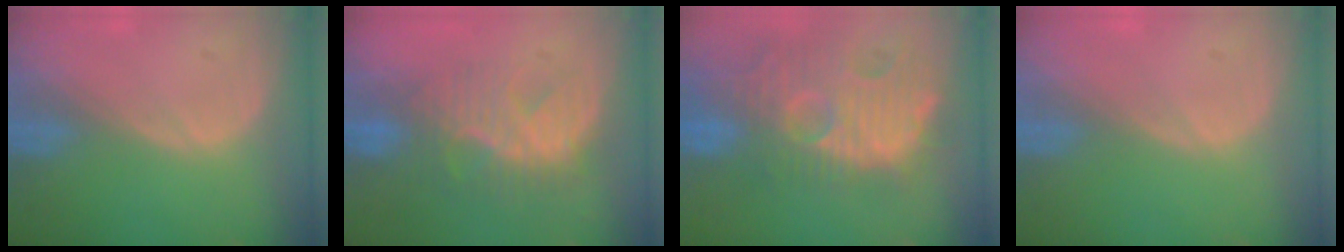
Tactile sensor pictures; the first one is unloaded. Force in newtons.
{"total": 8.0, "press": 7.9, "slide": 1.3}
{"total": 14.0, "press": 12.4, "slide": 6.4}
{"total": 0.0}